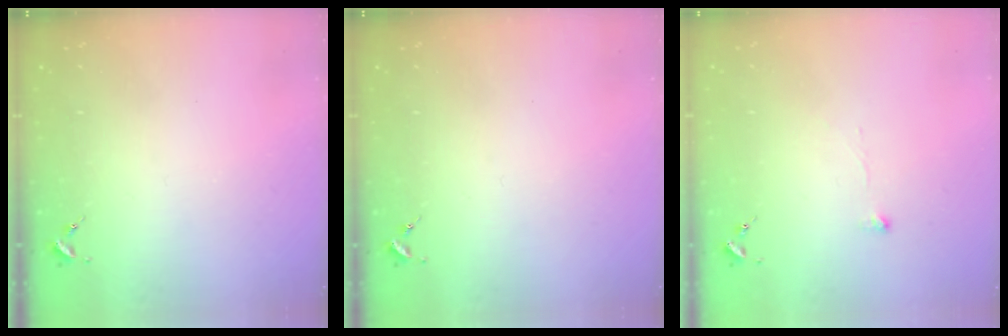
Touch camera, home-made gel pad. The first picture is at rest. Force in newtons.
{"total": 0.0}
{"total": 5.9, "press": 5.9, "slide": 0.5}